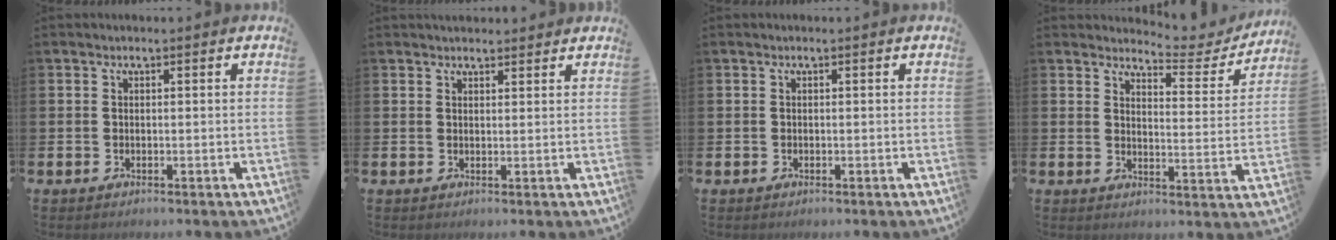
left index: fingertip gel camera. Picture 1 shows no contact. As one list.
[{"total": 1.9, "force": [1.9, 0.5, -0.1], "torque": [0.011, -0.006, 0.032]}, {"total": 0.0}, {"total": 4.9, "force": [4.7, 0.9, 1.0], "torque": [-0.018, -0.040, 0.075]}]